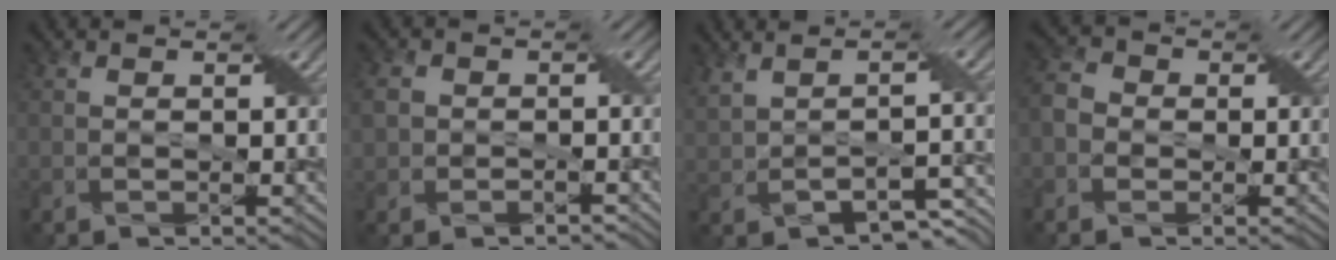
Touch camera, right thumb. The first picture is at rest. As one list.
[{"total": 3.7, "force": [-0.7, 3.1, 1.9], "torque": [-0.045, -0.003, -0.012]}, {"total": 5.5, "force": [-0.4, 2.0, 5.1], "torque": [-0.100, -0.004, 0.004]}, {"total": 3.1, "force": [-1.2, 2.6, 1.3], "torque": [-0.036, 0.004, -0.033]}]